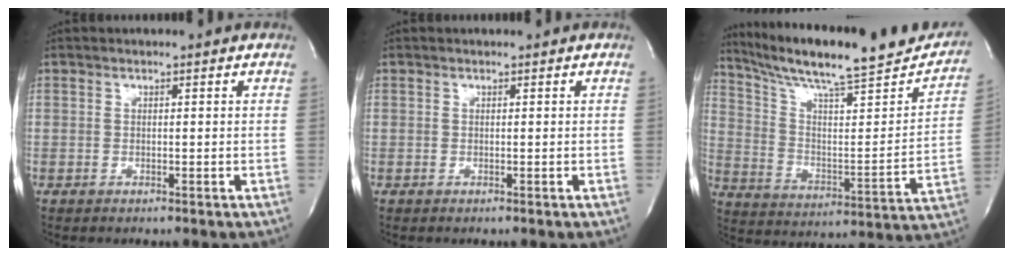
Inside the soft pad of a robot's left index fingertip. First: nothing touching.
{"total": 0.0}
{"total": 24.2, "force": [20.6, 2.9, 12.3], "torque": [-0.197, -0.023, 0.299]}